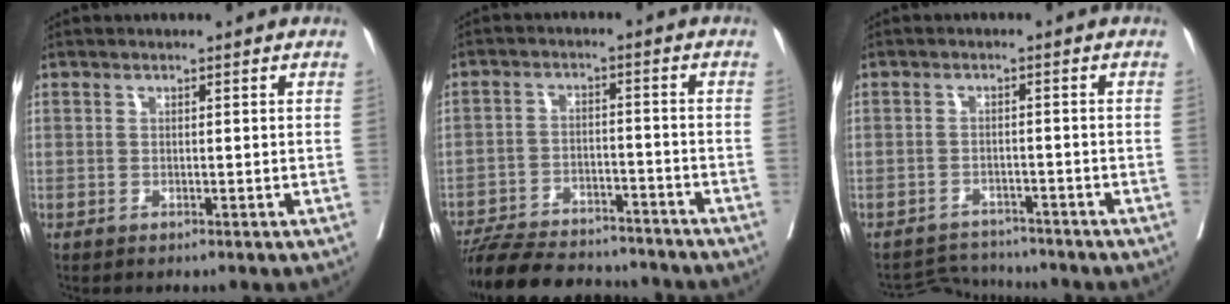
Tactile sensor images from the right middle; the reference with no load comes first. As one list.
[{"total": 16.6, "force": [-15.1, 4.2, 5.4], "torque": [-0.108, -0.005, -0.222]}, {"total": 4.7, "force": [-4.6, 0.2, -0.9], "torque": [0.012, 0.003, -0.075]}]